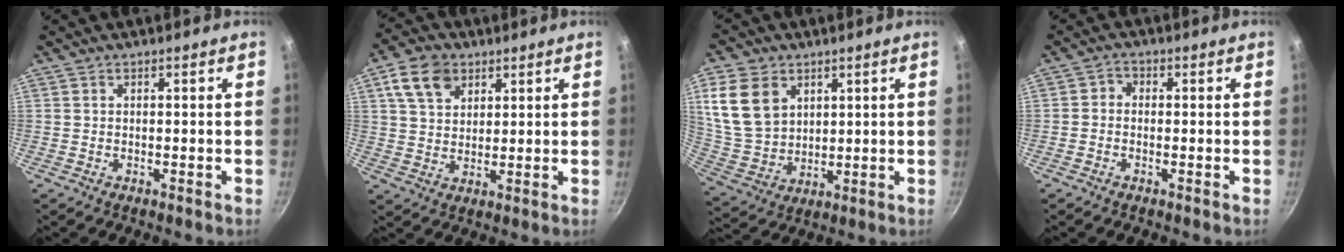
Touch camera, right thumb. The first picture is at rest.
{"total": 9.3, "force": [4.4, 6.4, 5.0], "torque": [-0.071, -0.001, 0.078]}
{"total": 13.6, "force": [5.1, 10.1, 7.6], "torque": [-0.128, -0.019, 0.115]}
{"total": 1.9, "force": [-0.6, 1.6, 1.0], "torque": [-0.016, 0.013, -0.018]}